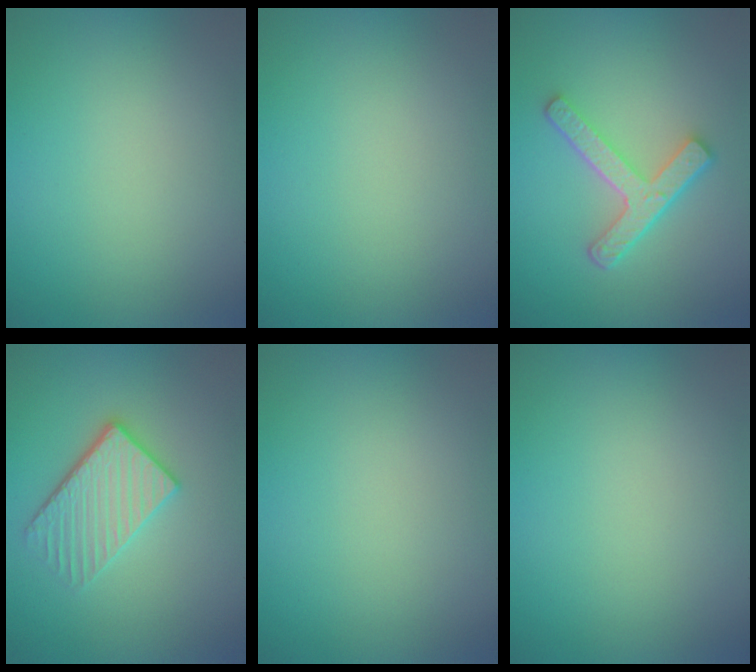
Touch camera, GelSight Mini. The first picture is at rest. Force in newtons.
{"total": 0.0}
{"total": 4.4, "press": 3.3, "slide": 2.9}
{"total": 3.7, "press": 3.3, "slide": 1.6}
{"total": 0.0}
{"total": 0.0}